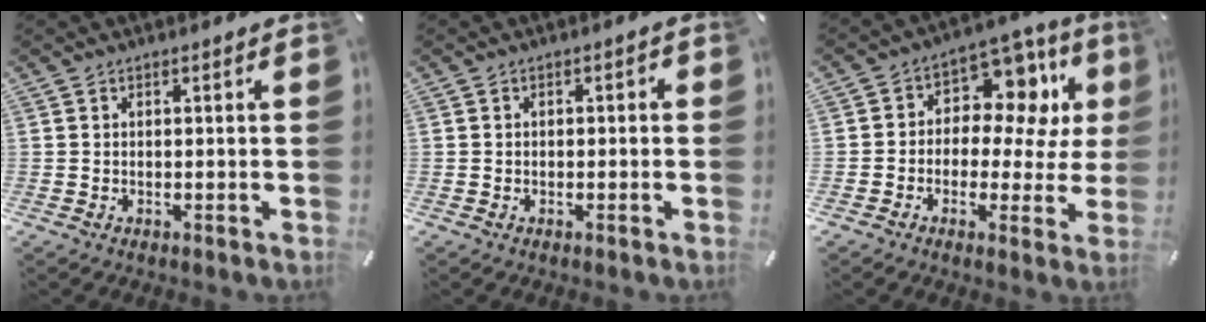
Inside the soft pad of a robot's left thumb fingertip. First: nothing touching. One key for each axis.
{"total": 1.2, "fx": -0.8, "fy": 0.7, "fz": 0.5, "tx": -0.010, "ty": 0.005, "tz": -0.018}
{"total": 11.6, "fx": 3.5, "fy": 8.1, "fz": 7.6, "tx": -0.110, "ty": -0.027, "tz": 0.065}